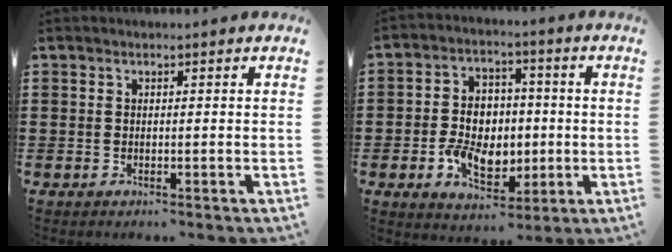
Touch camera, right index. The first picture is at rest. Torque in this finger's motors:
{"motor_torque": [2.14, 0.00, 0.79, 0.21]}